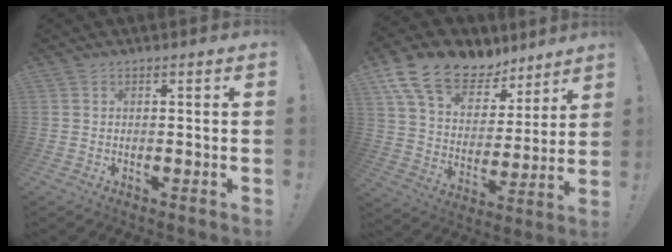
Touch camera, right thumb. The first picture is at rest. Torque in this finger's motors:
{"motor_torque": [-0.31, 1.15, 0.44, 0.17, 0.38]}